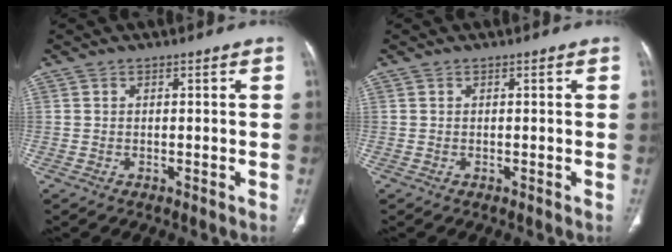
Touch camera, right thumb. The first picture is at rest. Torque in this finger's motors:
{"motor_torque": [-0.07, -0.05, -0.32, 0.32, 0.00]}